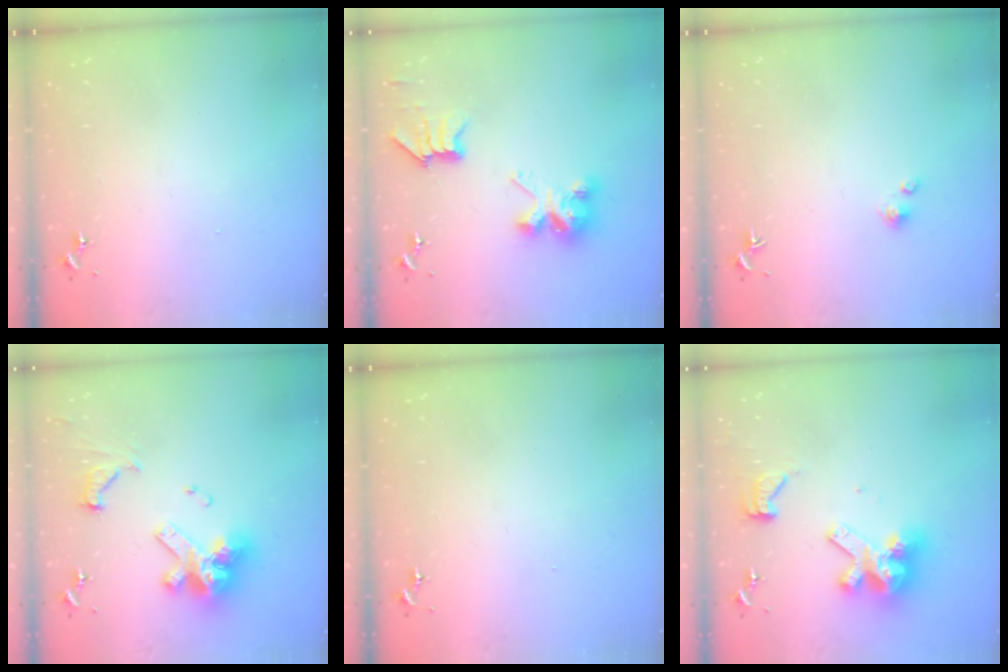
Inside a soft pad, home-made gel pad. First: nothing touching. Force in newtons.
{"total": 7.9, "press": 7.9, "slide": 0.1}
{"total": 2.2, "press": 2.2, "slide": 0.2}
{"total": 17.6, "press": 17.4, "slide": 2.1}
{"total": 0.0}
{"total": 14.5, "press": 14.4, "slide": 1.8}